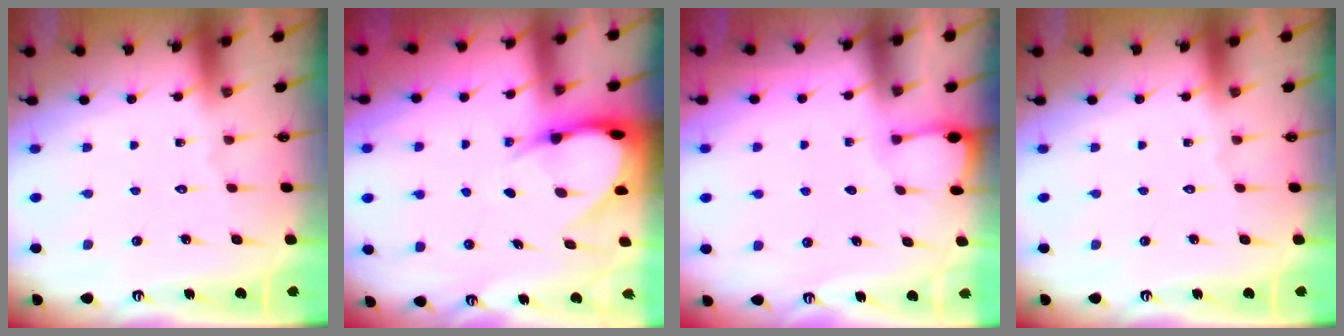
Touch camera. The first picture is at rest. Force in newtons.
{"total": 6.0, "press": 6.0, "slide": 0.6}
{"total": 2.0, "press": 2.0, "slide": 0.2}
{"total": 0.0}